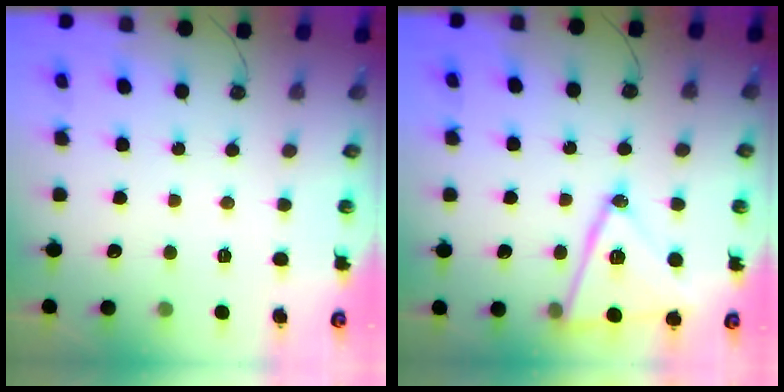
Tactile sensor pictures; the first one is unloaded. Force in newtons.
{"total": 16.2, "press": 15.9, "slide": 3.4}